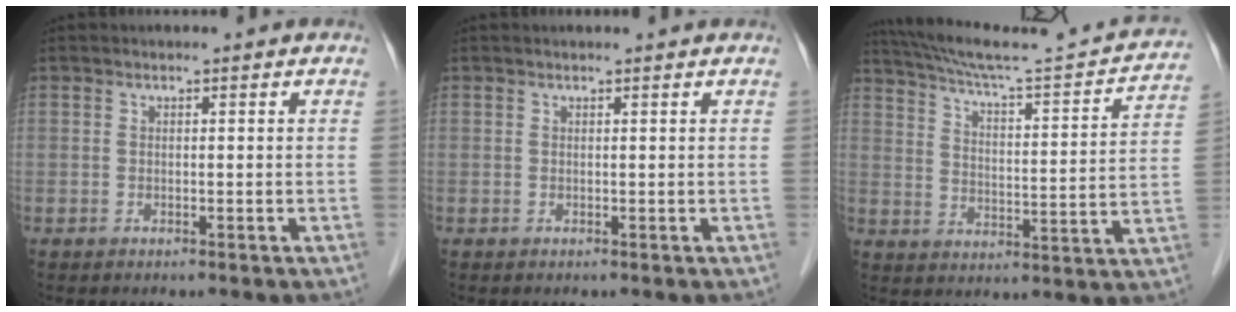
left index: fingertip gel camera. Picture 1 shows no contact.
{"total": 1.6, "force": [1.6, 0.0, 0.4], "torque": [-0.009, 0.012, 0.019]}
{"total": 22.7, "force": [20.8, 0.7, 9.1], "torque": [-0.145, -0.021, 0.282]}